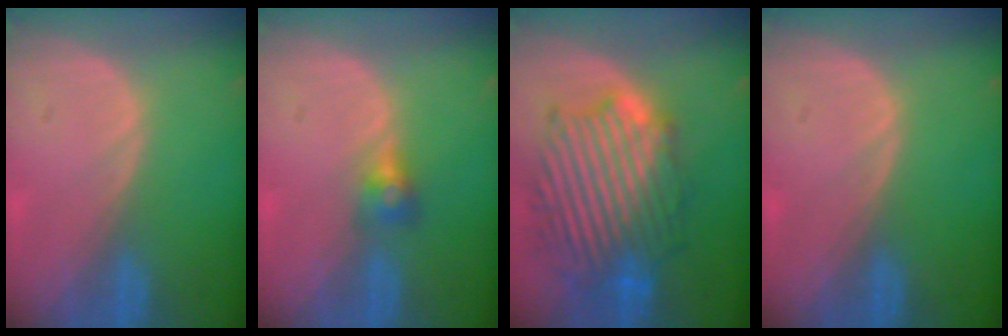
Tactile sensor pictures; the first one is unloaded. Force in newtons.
{"total": 2.7, "press": 2.5, "slide": 0.9}
{"total": 13.2, "press": 13.2, "slide": 1.0}
{"total": 0.0}